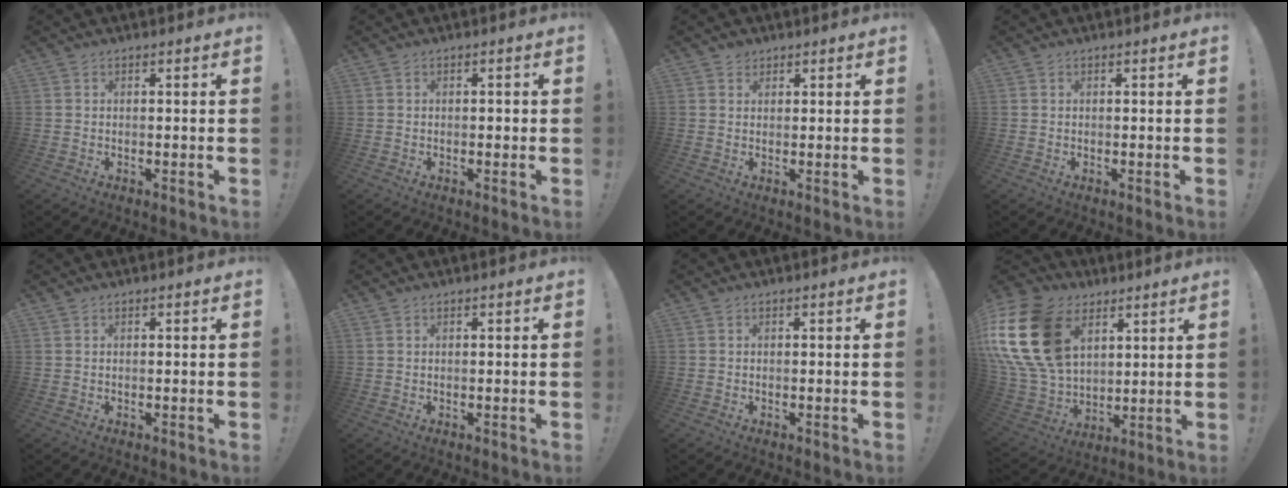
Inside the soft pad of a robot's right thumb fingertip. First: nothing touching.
{"total": 0.8, "force": [-0.4, 0.6, 0.4], "torque": [-0.009, 0.004, -0.007]}
{"total": 2.0, "force": [1.3, 1.4, 0.3], "torque": [0.002, -0.006, 0.023]}
{"total": 0.0}
{"total": 0.0}
{"total": 0.0}
{"total": 0.0}
{"total": 26.4, "force": [8.8, 18.8, 16.3], "torque": [-0.327, -0.035, 0.188]}